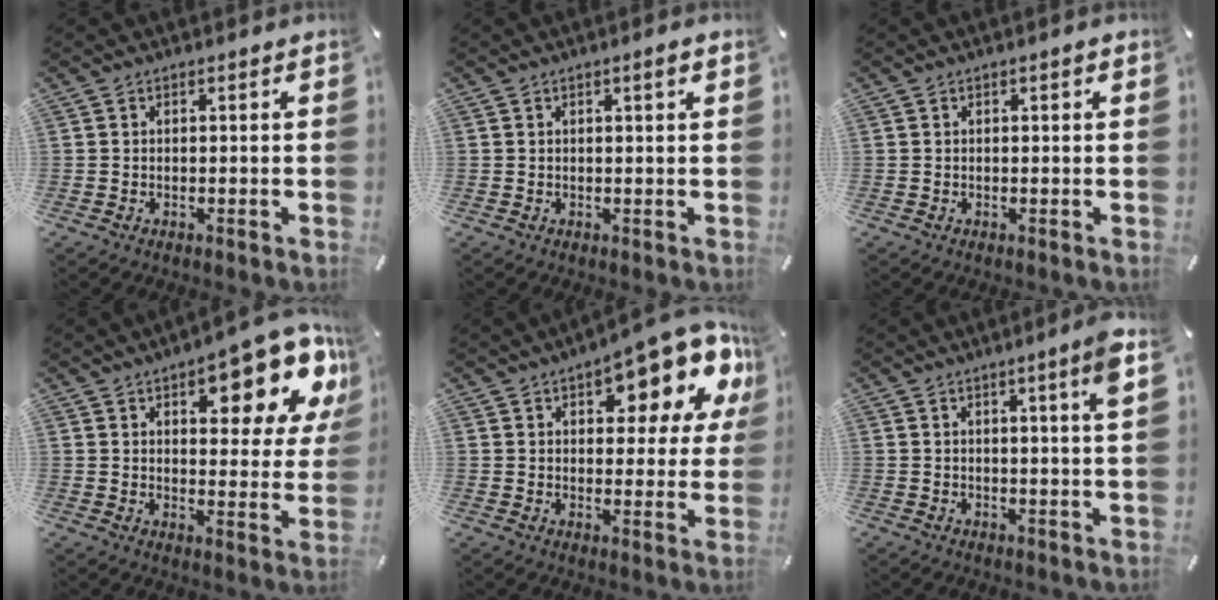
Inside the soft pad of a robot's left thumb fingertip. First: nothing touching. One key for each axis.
{"total": 1.7, "fx": 0.7, "fy": 0.2, "fz": 1.6, "tx": -0.023, "ty": -0.001, "tz": 0.009}
{"total": 0.7, "fx": 0.2, "fy": 0.2, "fz": 0.7, "tx": -0.013, "ty": 0.003, "tz": 0.002}
{"total": 17.2, "fx": 9.5, "fy": 7.0, "fz": 12.5, "tx": -0.150, "ty": -0.063, "tz": 0.151}
{"total": 15.7, "fx": 9.5, "fy": 6.4, "fz": 10.7, "tx": -0.130, "ty": -0.070, "tz": 0.157}
{"total": 5.8, "fx": 2.6, "fy": 0.0, "fz": 5.2, "tx": -0.077, "ty": -0.012, "tz": 0.037}